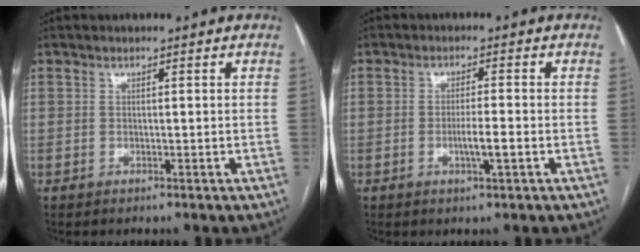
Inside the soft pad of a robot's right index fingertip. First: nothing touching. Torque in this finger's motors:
{"motor_torque": [0.47, -0.25, 0.30, 0.07]}